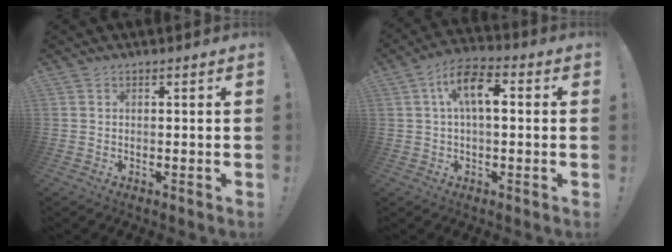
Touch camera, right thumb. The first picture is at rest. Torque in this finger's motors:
{"motor_torque": [0.79, 1.09, 1.23, 0.17, 0.04]}